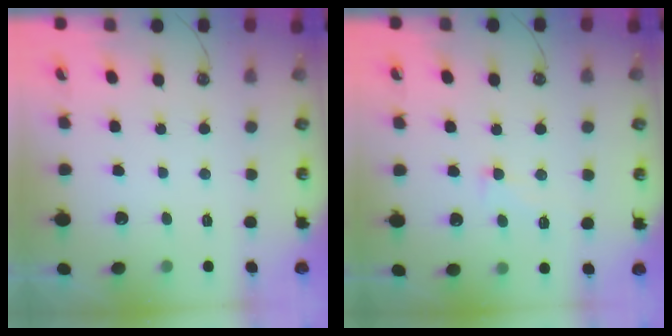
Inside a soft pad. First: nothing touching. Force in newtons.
{"total": 1.8, "press": 1.4, "slide": 1.1}